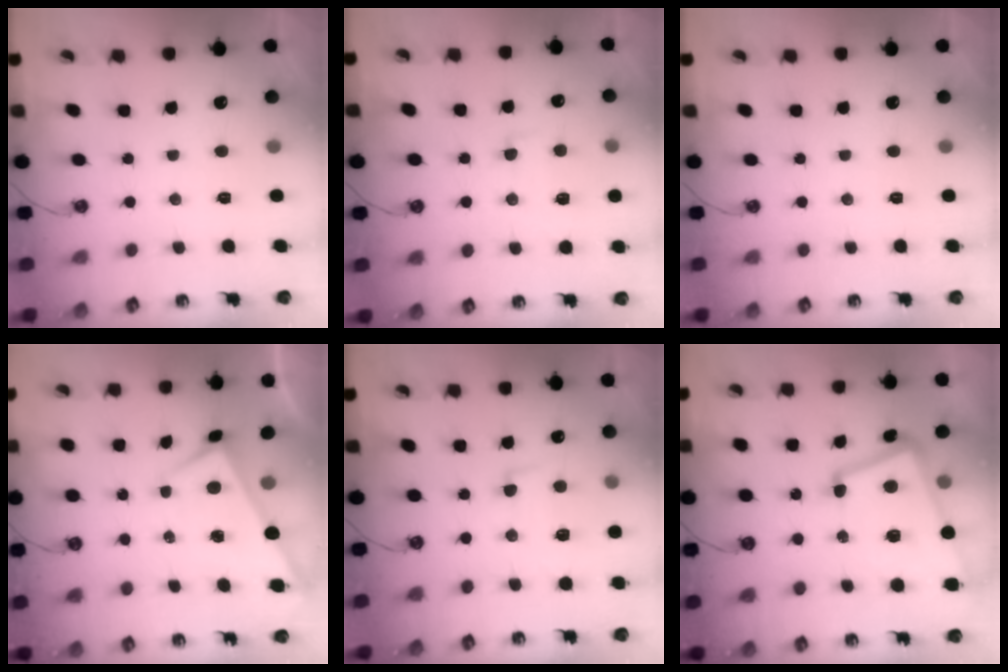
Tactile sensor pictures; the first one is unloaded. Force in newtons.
{"total": 1.6, "press": 1.1, "slide": 1.1}
{"total": 0.0}
{"total": 1.4, "press": 1.3, "slide": 0.5}
{"total": 2.2, "press": 1.5, "slide": 1.6}
{"total": 8.8, "press": 8.5, "slide": 2.2}